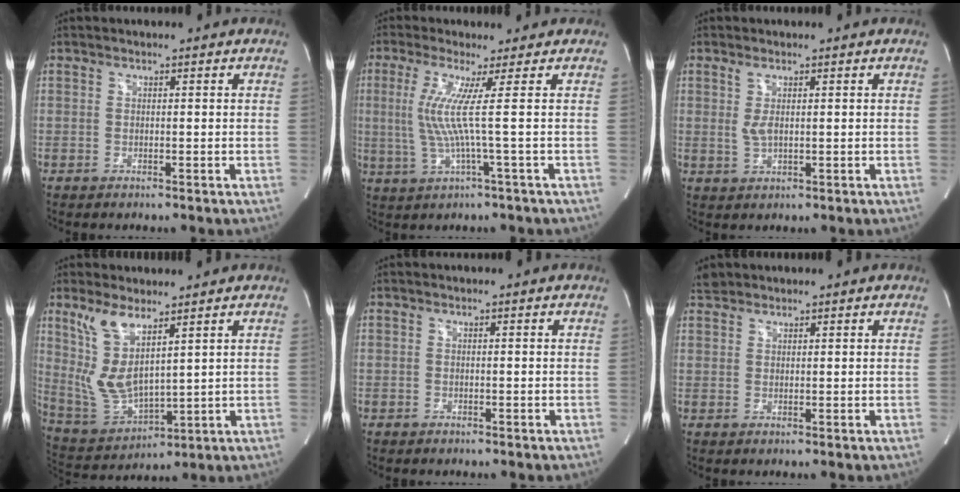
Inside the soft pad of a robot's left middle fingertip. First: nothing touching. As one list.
[{"total": 6.4, "force": [0.7, -2.1, 6.0], "torque": [-0.137, -0.003, 0.019]}, {"total": 2.3, "force": [0.5, 0.7, 2.1], "torque": [-0.049, -0.002, 0.016]}, {"total": 9.6, "force": [4.8, 2.8, 7.8], "torque": [-0.176, -0.009, 0.111]}, {"total": 0.7, "force": [-0.5, 0.5, 0.0], "torque": [-0.006, 0.003, -0.009]}, {"total": 1.7, "force": [1.5, 0.7, 0.0], "torque": [-0.003, 0.010, 0.029]}]